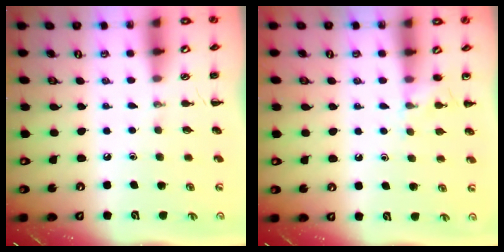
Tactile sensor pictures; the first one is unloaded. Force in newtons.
{"total": 6.3, "press": 5.9, "slide": 2.1}